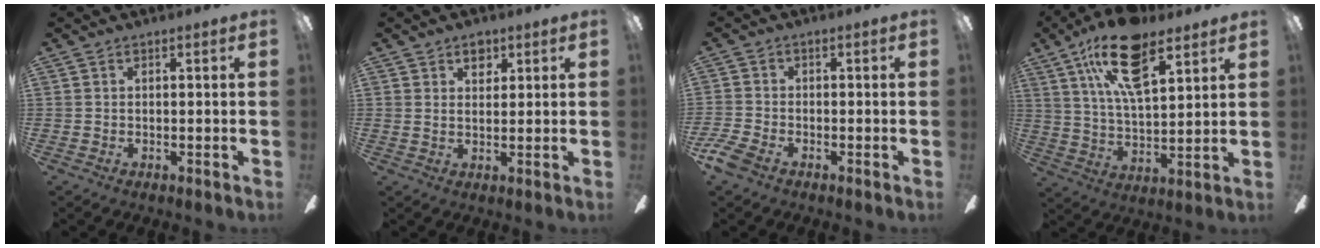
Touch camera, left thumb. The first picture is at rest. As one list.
[{"total": 3.6, "force": [2.2, 2.0, 2.0], "torque": [-0.014, -0.007, 0.032]}, {"total": 4.3, "force": [-2.8, 2.4, 2.2], "torque": [-0.058, 0.007, -0.056]}, {"total": 18.7, "force": [10.6, 8.0, 13.2], "torque": [-0.240, -0.030, 0.181]}]